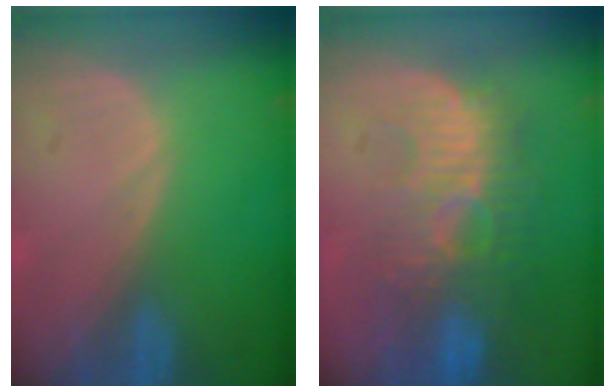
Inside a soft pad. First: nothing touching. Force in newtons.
{"total": 9.6, "press": 9.0, "slide": 3.4}